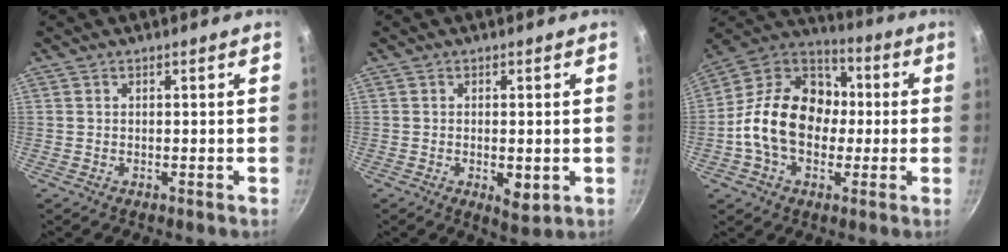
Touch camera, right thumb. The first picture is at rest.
{"total": 4.5, "force": [-1.0, 2.0, 3.9], "torque": [-0.057, -0.009, -0.009]}
{"total": 19.6, "force": [-1.3, 14.5, 13.1], "torque": [-0.188, 0.044, -0.038]}